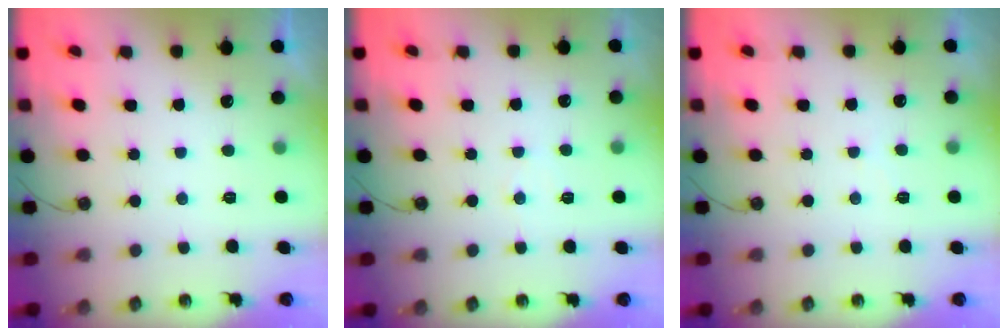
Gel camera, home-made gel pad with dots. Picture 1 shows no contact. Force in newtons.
{"total": 3.8, "press": 3.7, "slide": 0.5}
{"total": 4.1, "press": 4.1, "slide": 0.7}